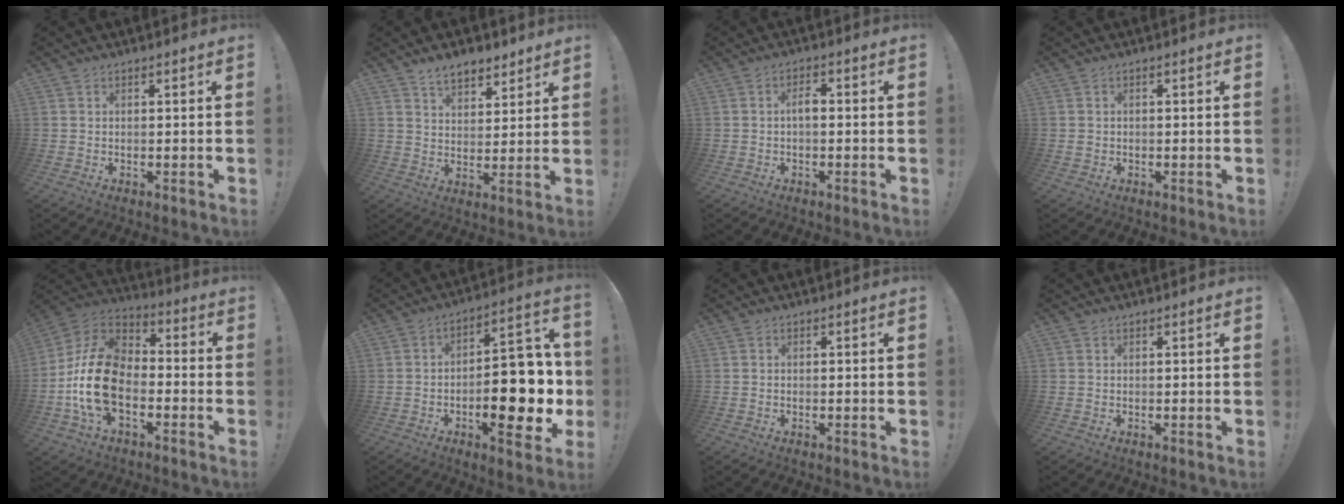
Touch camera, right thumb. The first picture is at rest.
{"total": 7.7, "force": [5.8, 4.1, 3.0], "torque": [-0.033, -0.038, 0.106]}
{"total": 3.3, "force": [-0.3, 1.3, 2.9], "torque": [-0.057, 0.010, -0.008]}
{"total": 1.2, "force": [-0.4, 1.0, 0.5], "torque": [-0.009, 0.005, -0.008]}
{"total": 20.2, "force": [-5.4, 13.0, 14.6], "torque": [-0.287, 0.043, -0.079]}
{"total": 19.3, "force": [-4.8, 8.7, 16.5], "torque": [-0.202, 0.030, -0.064]}
{"total": 0.5, "force": [-0.5, 0.3, 0.1], "torque": [-0.004, 0.002, -0.008]}
{"total": 0.0}